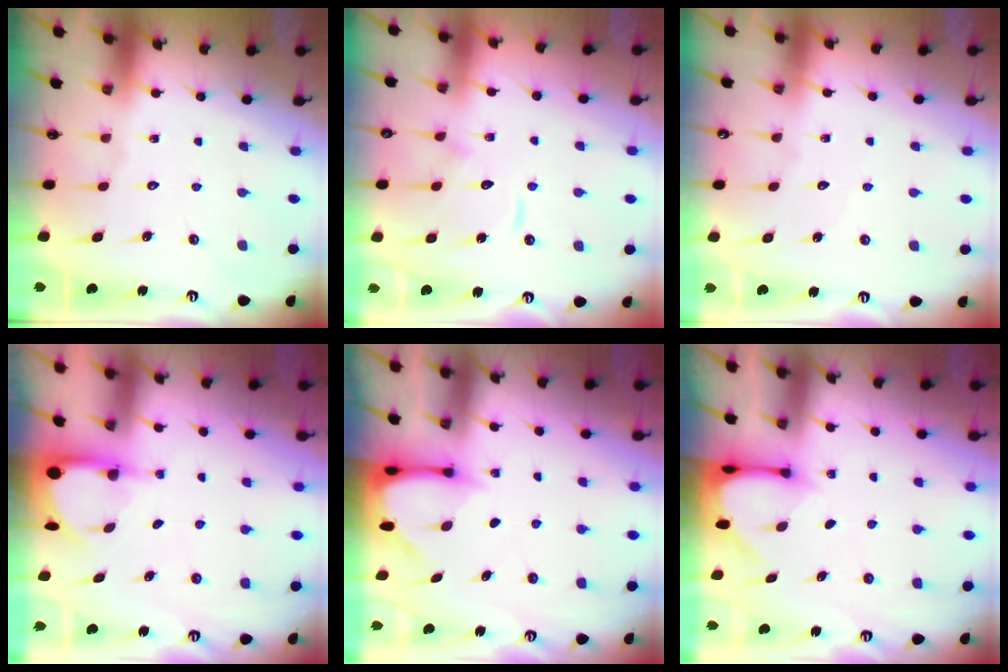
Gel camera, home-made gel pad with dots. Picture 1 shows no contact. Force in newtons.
{"total": 8.6, "press": 8.5, "slide": 0.7}
{"total": 2.1, "press": 2.1, "slide": 0.1}
{"total": 3.5, "press": 3.4, "slide": 0.2}
{"total": 3.4, "press": 3.4, "slide": 0.3}
{"total": 3.0, "press": 3.0, "slide": 0.3}